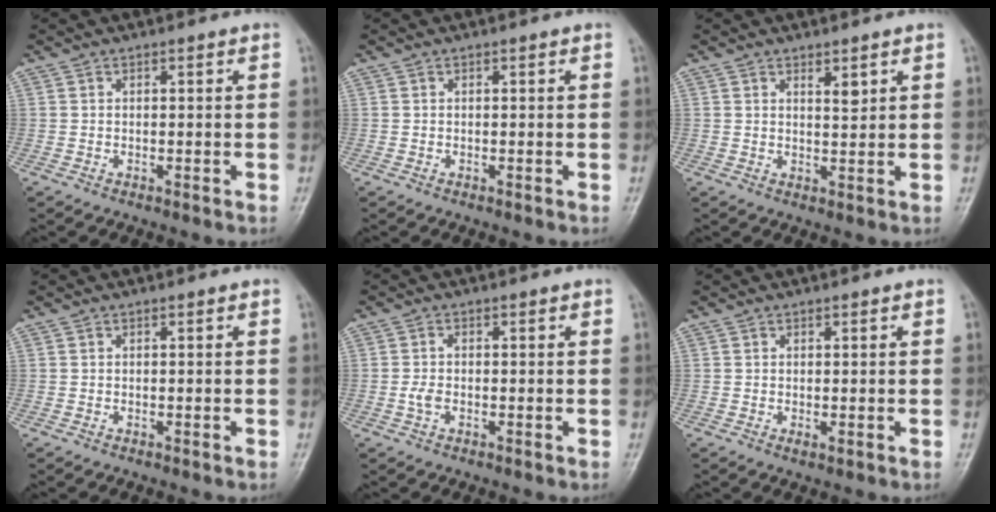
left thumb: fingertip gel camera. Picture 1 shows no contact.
{"total": 0.0}
{"total": 2.1, "force": [1.3, 0.7, 1.6], "torque": [-0.018, -0.011, 0.023]}
{"total": 0.0}
{"total": 2.3, "force": [-0.5, 1.3, 1.7], "torque": [-0.038, 0.005, -0.013]}
{"total": 0.7, "force": [0.1, 0.3, 0.7], "torque": [-0.011, -0.004, 0.002]}